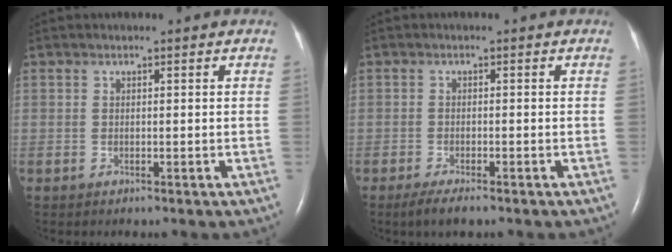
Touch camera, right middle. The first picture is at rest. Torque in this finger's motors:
{"motor_torque": [0.40, -0.24, 0.01, 0.01]}